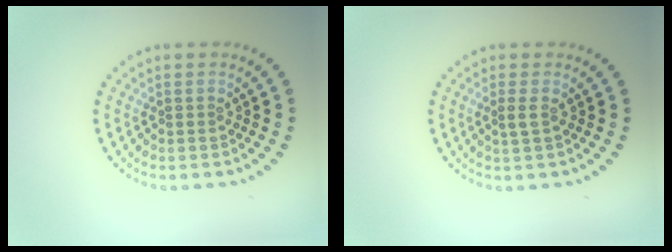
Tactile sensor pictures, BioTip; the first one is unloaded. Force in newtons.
{"total": 0.9, "press": 0.8, "slide": 0.4}